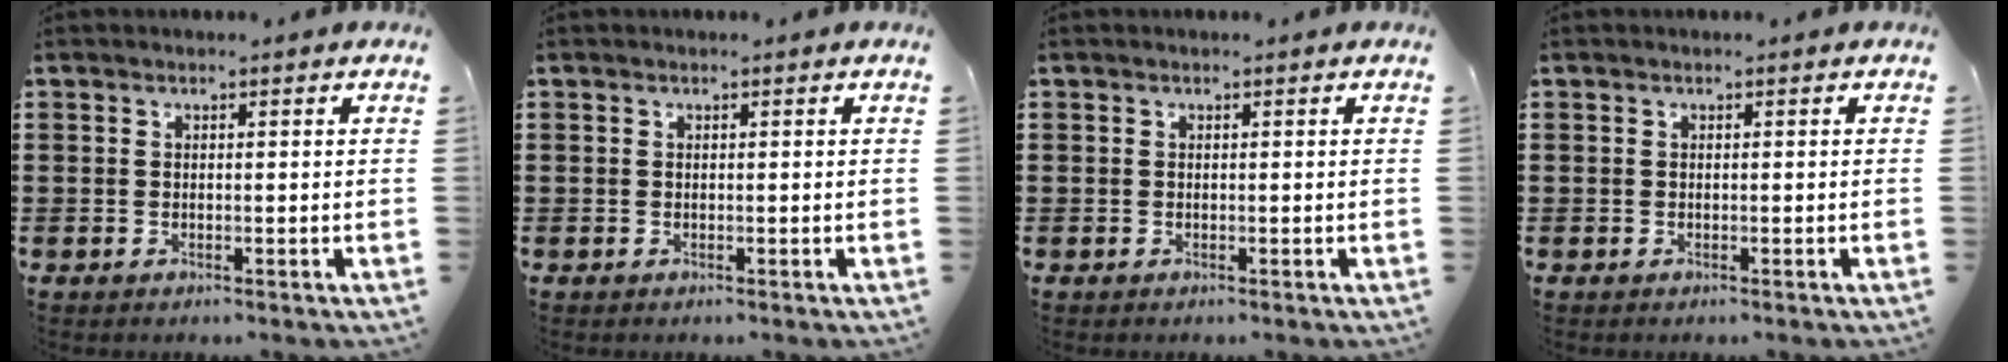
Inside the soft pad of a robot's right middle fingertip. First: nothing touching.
{"total": 0.0}
{"total": 0.0}
{"total": 0.0}